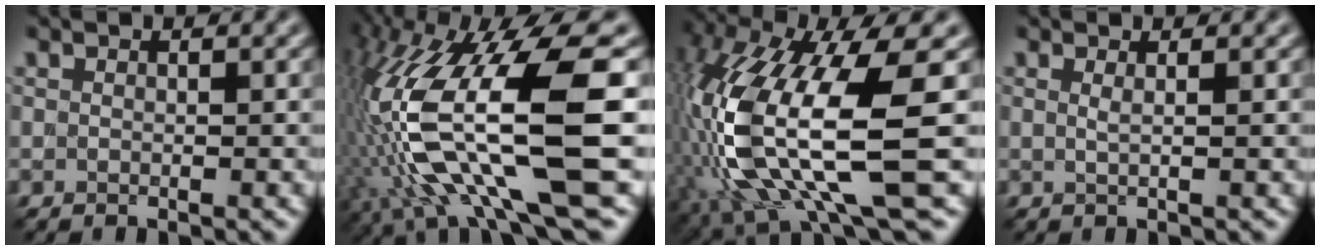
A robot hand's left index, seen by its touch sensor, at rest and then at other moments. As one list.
[{"total": 14.3, "force": [-2.3, 3.6, 13.7], "torque": [-0.271, 0.008, -0.032]}, {"total": 13.9, "force": [-2.3, 4.2, 13.0], "torque": [-0.277, -0.016, -0.035]}, {"total": 1.0, "force": [0.3, 0.3, 0.9], "torque": [-0.010, -0.002, -0.001]}]